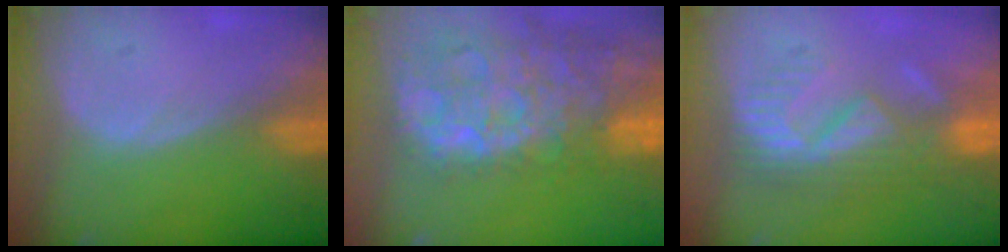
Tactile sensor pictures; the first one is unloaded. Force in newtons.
{"total": 15.0, "press": 12.2, "slide": 8.8}
{"total": 9.0, "press": 8.1, "slide": 4.0}